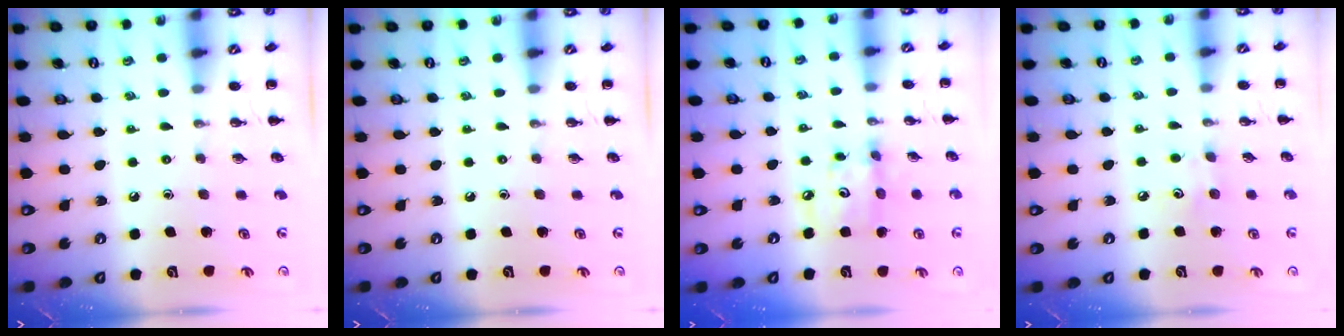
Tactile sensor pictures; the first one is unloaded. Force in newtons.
{"total": 0.0}
{"total": 6.4, "press": 6.3, "slide": 1.1}
{"total": 3.4, "press": 3.3, "slide": 0.8}